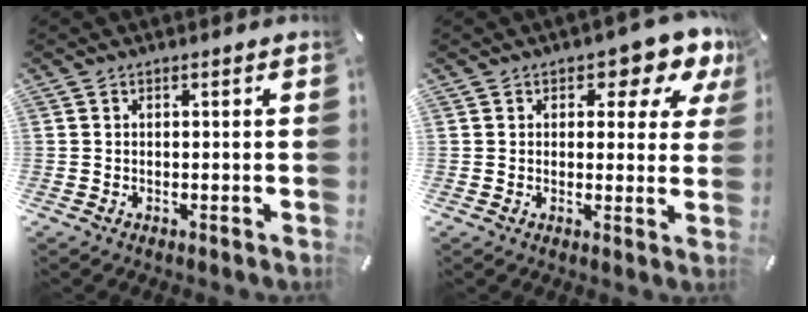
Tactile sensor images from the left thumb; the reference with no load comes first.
{"total": 6.5, "force": [3.4, 3.9, 4.0], "torque": [-0.042, -0.018, 0.050]}